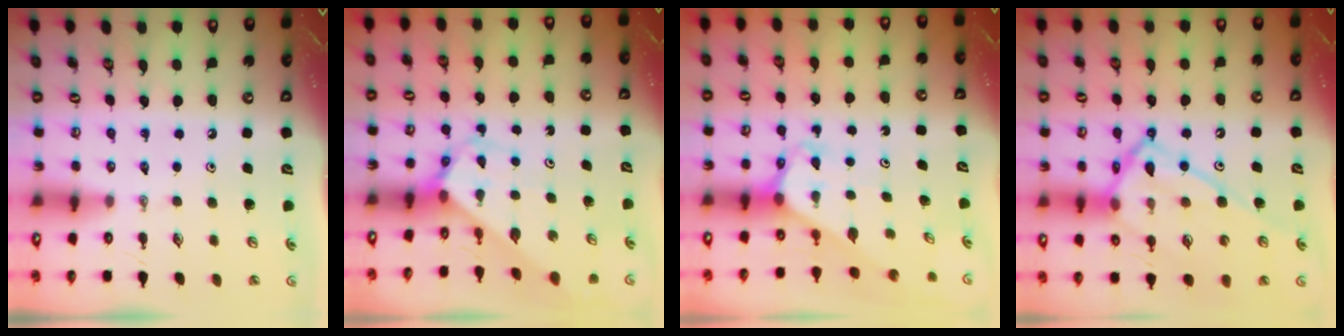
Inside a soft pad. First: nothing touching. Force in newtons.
{"total": 2.7, "press": 2.7, "slide": 0.1}
{"total": 2.8, "press": 2.8, "slide": 0.2}
{"total": 19.0, "press": 18.9, "slide": 1.2}